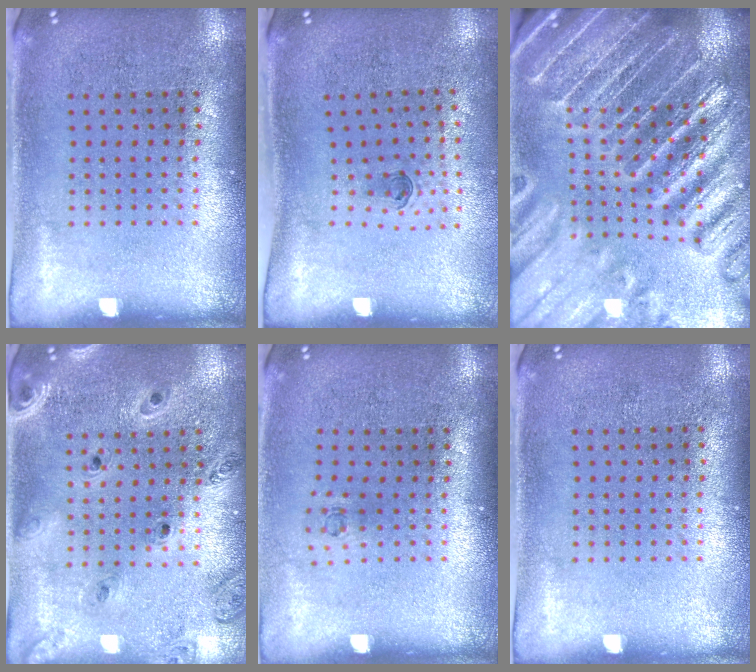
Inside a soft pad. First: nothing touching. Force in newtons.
{"total": 0.6, "press": 0.3, "slide": 0.5}
{"total": 4.9, "press": 4.4, "slide": 2.3}
{"total": 1.3, "press": 1.3, "slide": 0.2}
{"total": 0.6, "press": 0.2, "slide": 0.5}
{"total": 0.0}